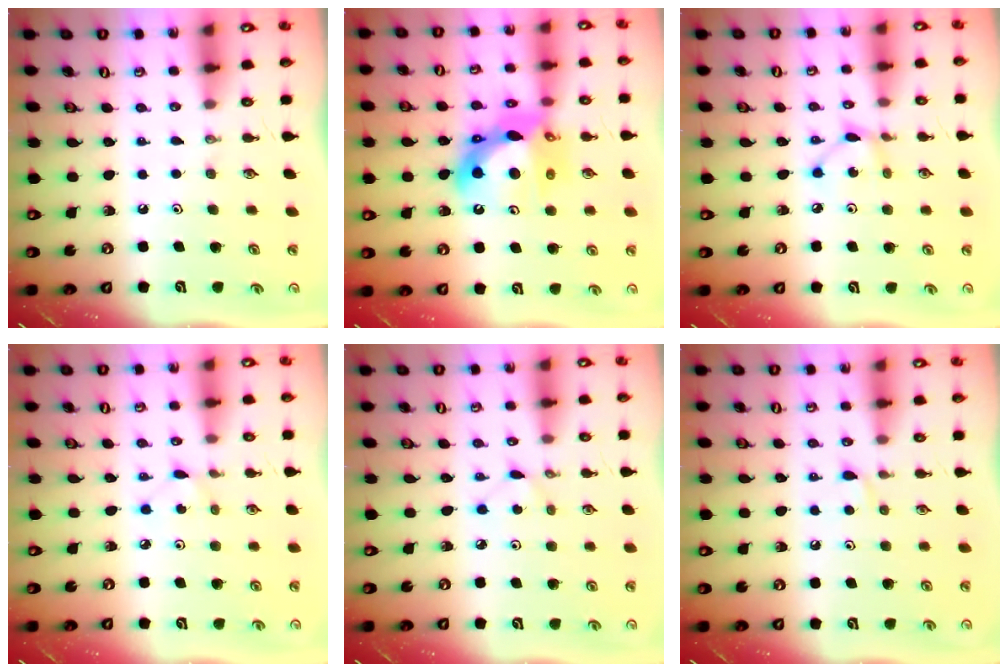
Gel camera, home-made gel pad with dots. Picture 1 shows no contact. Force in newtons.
{"total": 15.4, "press": 15.3, "slide": 1.7}
{"total": 3.8, "press": 3.8, "slide": 0.0}
{"total": 2.8, "press": 2.8, "slide": 0.4}
{"total": 2.9, "press": 2.8, "slide": 0.4}
{"total": 5.4, "press": 5.3, "slide": 0.8}